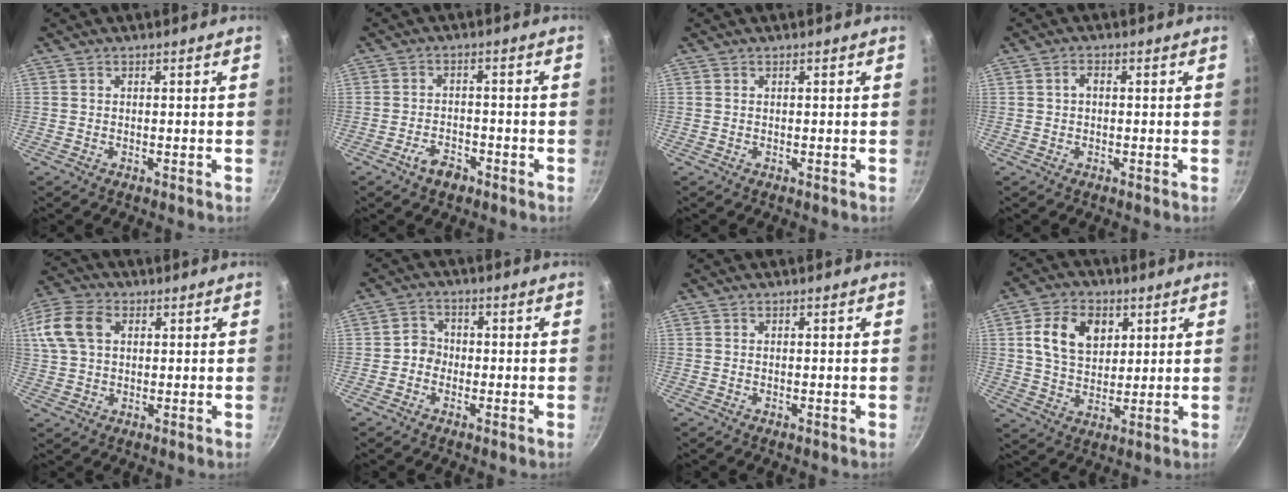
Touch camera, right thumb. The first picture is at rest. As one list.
[{"total": 4.5, "force": [-2.9, 2.4, 2.5], "torque": [-0.035, 0.022, -0.050]}, {"total": 0.0}, {"total": 1.7, "force": [0.1, 1.2, 1.3], "torque": [-0.019, 0.009, 0.000]}, {"total": 13.2, "force": [3.6, 9.4, 8.5], "torque": [-0.192, 0.025, 0.060]}, {"total": 3.3, "force": [-1.0, 3.0, 1.1], "torque": [0.006, 0.015, -0.025]}, {"total": 0.0}, {"total": 11.2, "force": [3.5, 7.9, 7.1], "torque": [-0.102, -0.006, 0.058]}]